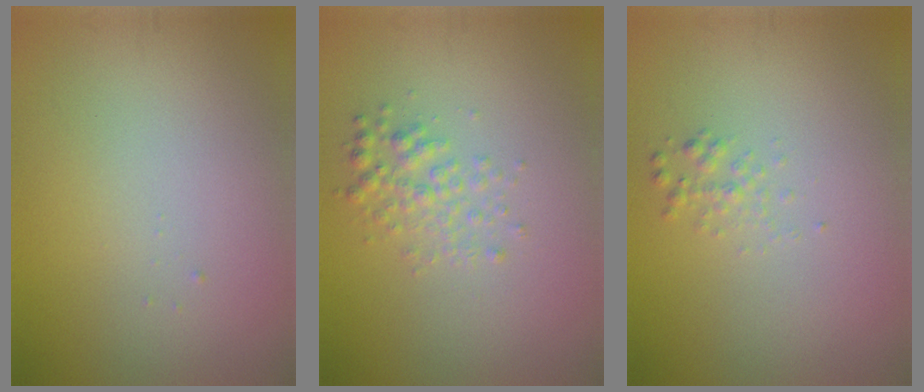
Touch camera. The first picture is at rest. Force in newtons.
{"total": 2.2, "press": 2.2, "slide": 0.0}
{"total": 1.0, "press": 1.0, "slide": 0.0}